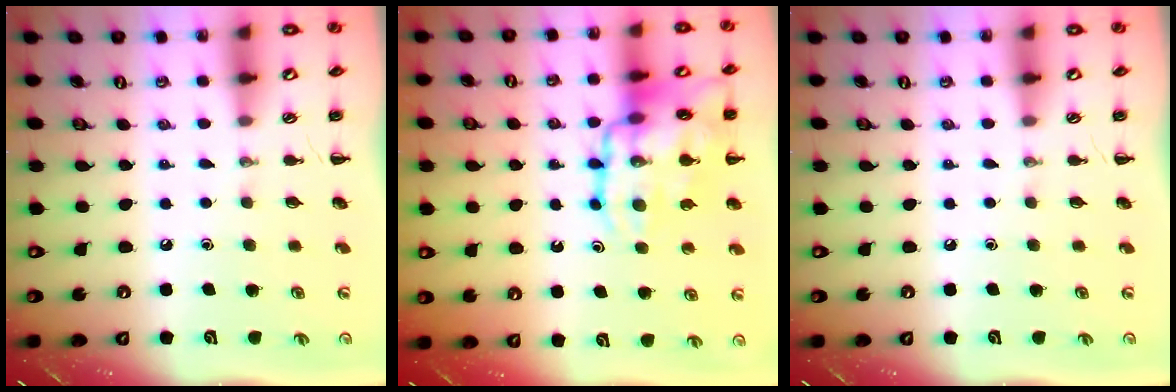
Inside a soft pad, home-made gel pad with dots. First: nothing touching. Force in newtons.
{"total": 20.7, "press": 20.6, "slide": 2.7}
{"total": 0.0}